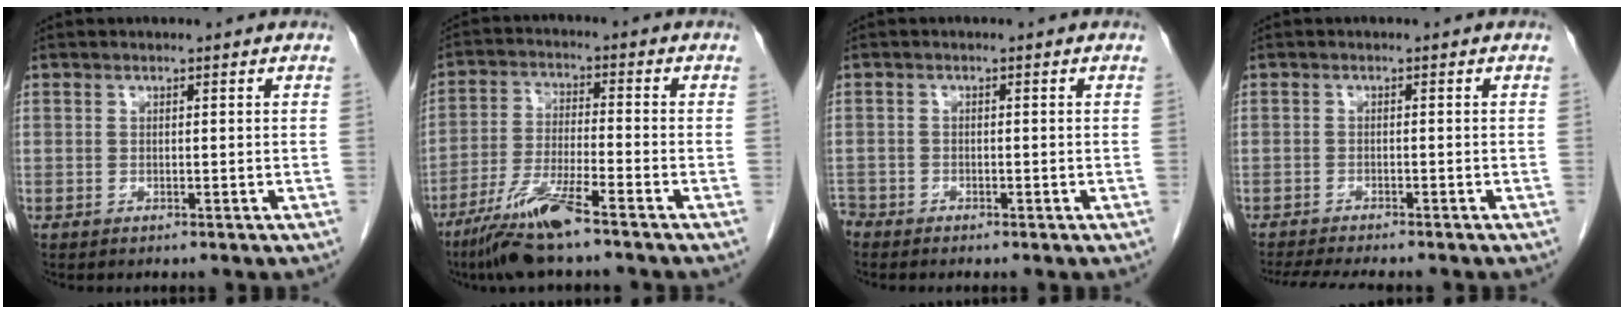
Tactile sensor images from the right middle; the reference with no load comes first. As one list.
[{"total": 9.7, "force": [-6.8, 0.1, 6.9], "torque": [-0.141, -0.028, -0.130]}, {"total": 1.8, "force": [-1.7, 0.7, 0.1], "torque": [-0.005, -0.002, -0.030]}, {"total": 8.1, "force": [-7.1, 0.8, 3.8], "torque": [-0.056, -0.015, -0.107]}]